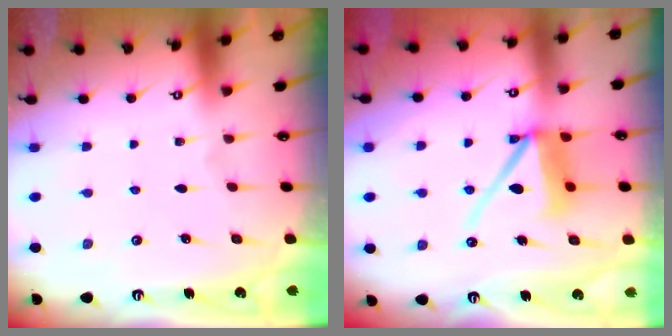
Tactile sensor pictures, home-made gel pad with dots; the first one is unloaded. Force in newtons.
{"total": 10.6, "press": 10.5, "slide": 1.4}